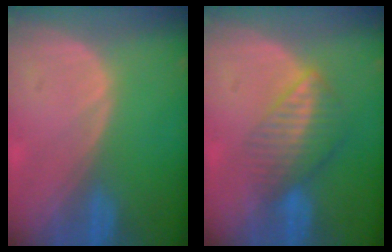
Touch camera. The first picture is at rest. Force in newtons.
{"total": 6.7, "press": 5.7, "slide": 3.5}